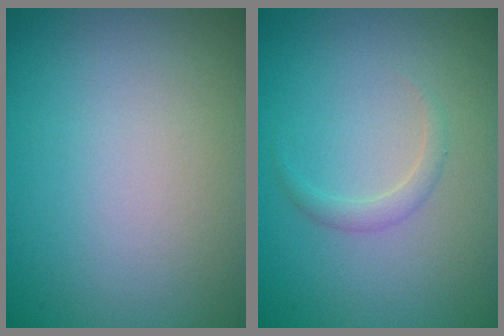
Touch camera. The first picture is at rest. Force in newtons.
{"total": 1.1, "press": 1.1, "slide": 0.1}